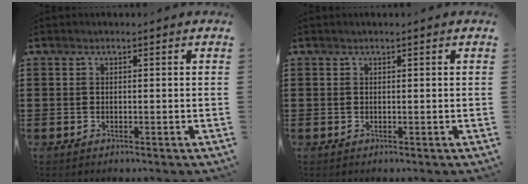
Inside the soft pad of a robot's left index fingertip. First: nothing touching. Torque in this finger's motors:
{"motor_torque": [0.32, -0.23, 0.05, 0.01]}